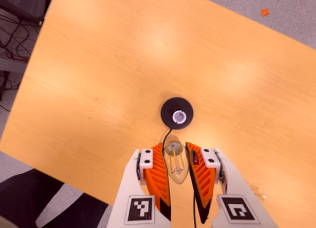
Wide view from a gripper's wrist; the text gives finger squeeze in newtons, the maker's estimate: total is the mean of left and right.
{"total": 20.8, "left": 23.4, "right": 18.3}